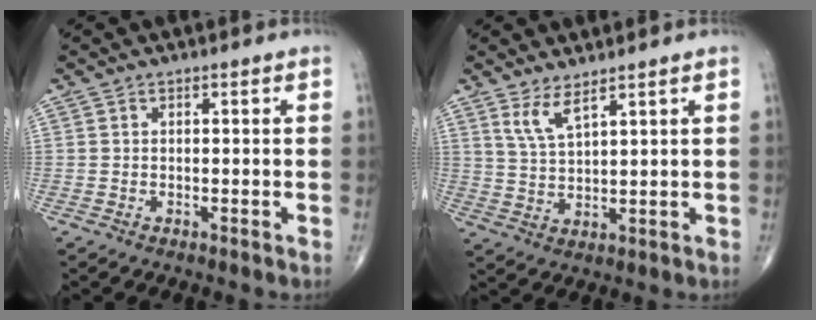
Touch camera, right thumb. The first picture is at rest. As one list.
[{"total": 4.7, "force": [3.3, 1.2, 3.1], "torque": [-0.064, -0.029, 0.072]}]